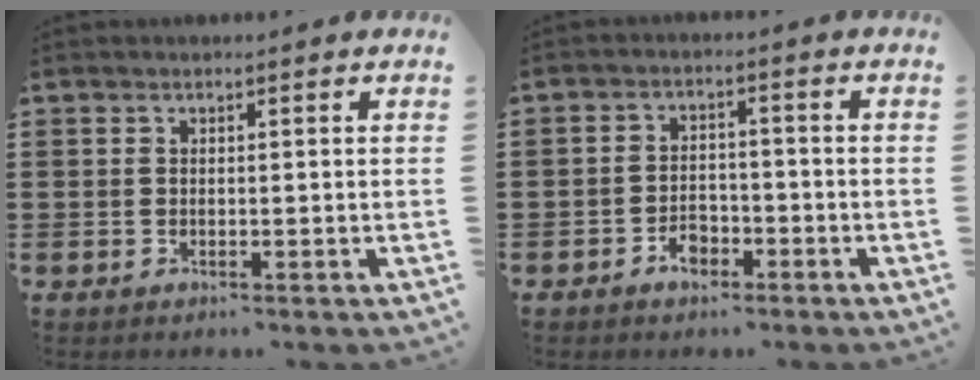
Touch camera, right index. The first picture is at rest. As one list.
[{"total": 3.2, "force": [-2.2, 1.9, 1.4], "torque": [-0.027, 0.005, -0.043]}]